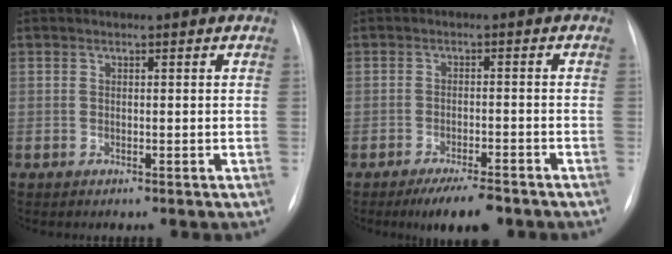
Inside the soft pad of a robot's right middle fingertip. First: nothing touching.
{"total": 6.8, "force": [-5.2, 1.5, 4.0], "torque": [-0.058, -0.008, -0.080]}